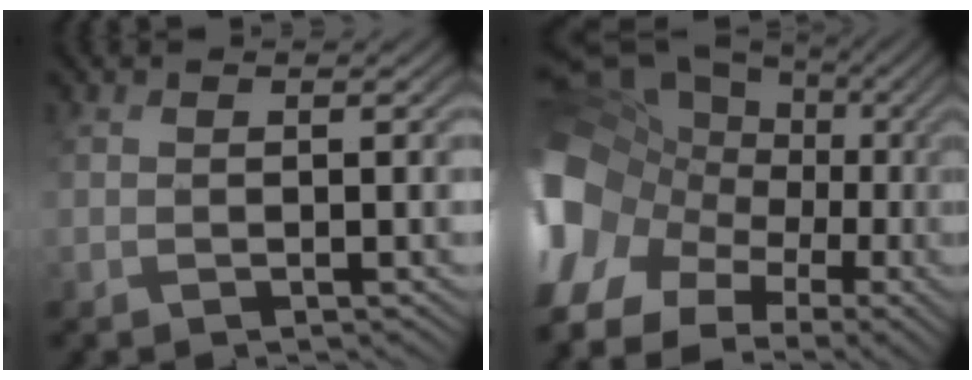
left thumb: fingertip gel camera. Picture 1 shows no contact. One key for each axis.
{"total": 17.8, "fx": -3.5, "fy": 14.7, "fz": 9.4, "tx": -0.256, "ty": -0.013, "tz": -0.066}